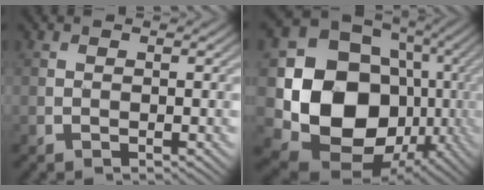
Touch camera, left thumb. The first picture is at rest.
{"total": 16.8, "force": [-1.4, 13.7, 9.5], "torque": [-0.184, -0.052, -0.014]}